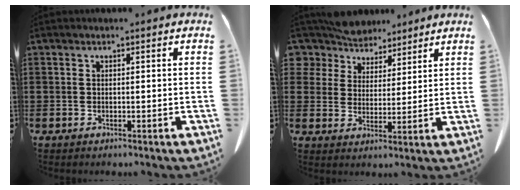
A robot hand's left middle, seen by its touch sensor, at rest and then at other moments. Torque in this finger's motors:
{"motor_torque": [0.00, 0.02, 0.05, 0.00]}